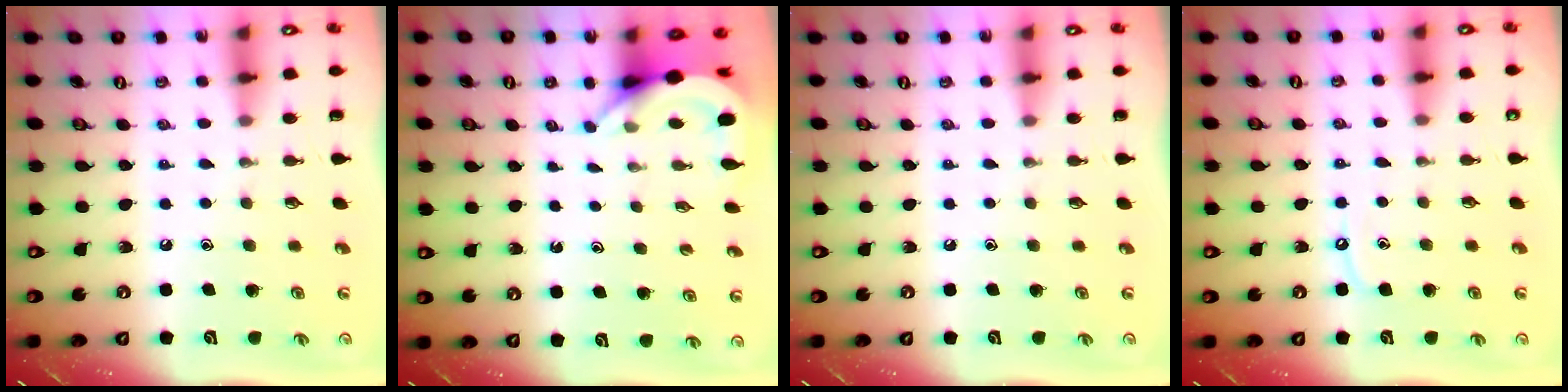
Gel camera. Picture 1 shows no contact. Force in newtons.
{"total": 4.7, "press": 4.7, "slide": 0.2}
{"total": 0.0}
{"total": 5.9, "press": 5.8, "slide": 0.7}